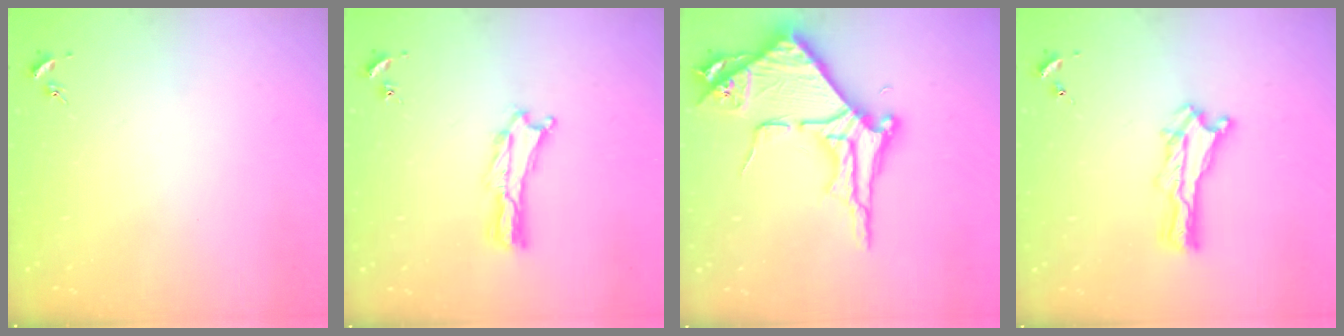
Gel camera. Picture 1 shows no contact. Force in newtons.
{"total": 0.7, "press": 0.6, "slide": 0.2}
{"total": 8.8, "press": 8.7, "slide": 0.9}
{"total": 1.2, "press": 1.2, "slide": 0.2}